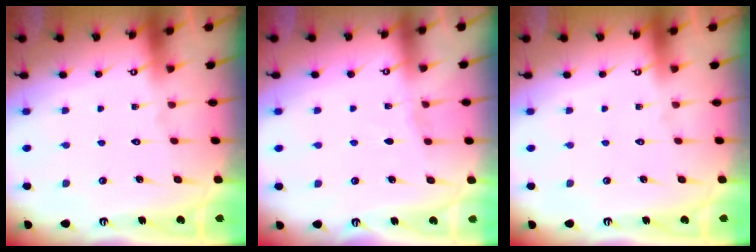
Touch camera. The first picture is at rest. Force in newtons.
{"total": 1.9, "press": 1.9, "slide": 0.3}
{"total": 0.0}